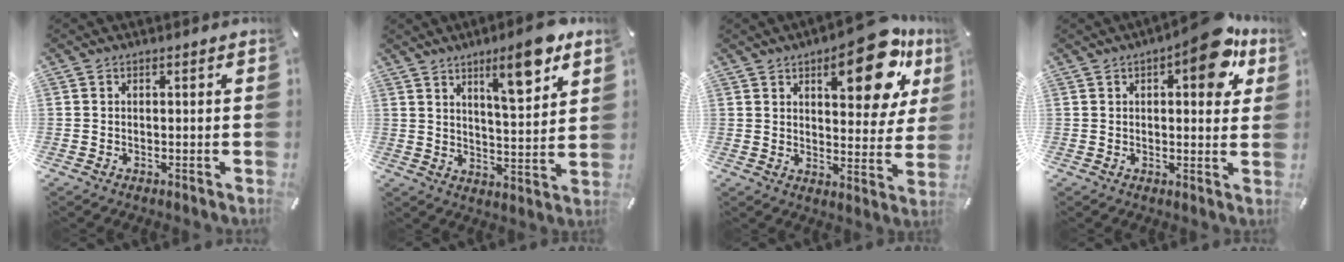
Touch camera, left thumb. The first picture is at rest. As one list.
[{"total": 11.7, "force": [7.8, 3.2, 8.1], "torque": [-0.111, -0.049, 0.126]}, {"total": 19.3, "force": [10.0, 8.5, 14.2], "torque": [-0.179, -0.048, 0.155]}, {"total": 12.5, "force": [6.0, 5.4, 9.5], "torque": [-0.109, -0.028, 0.092]}]